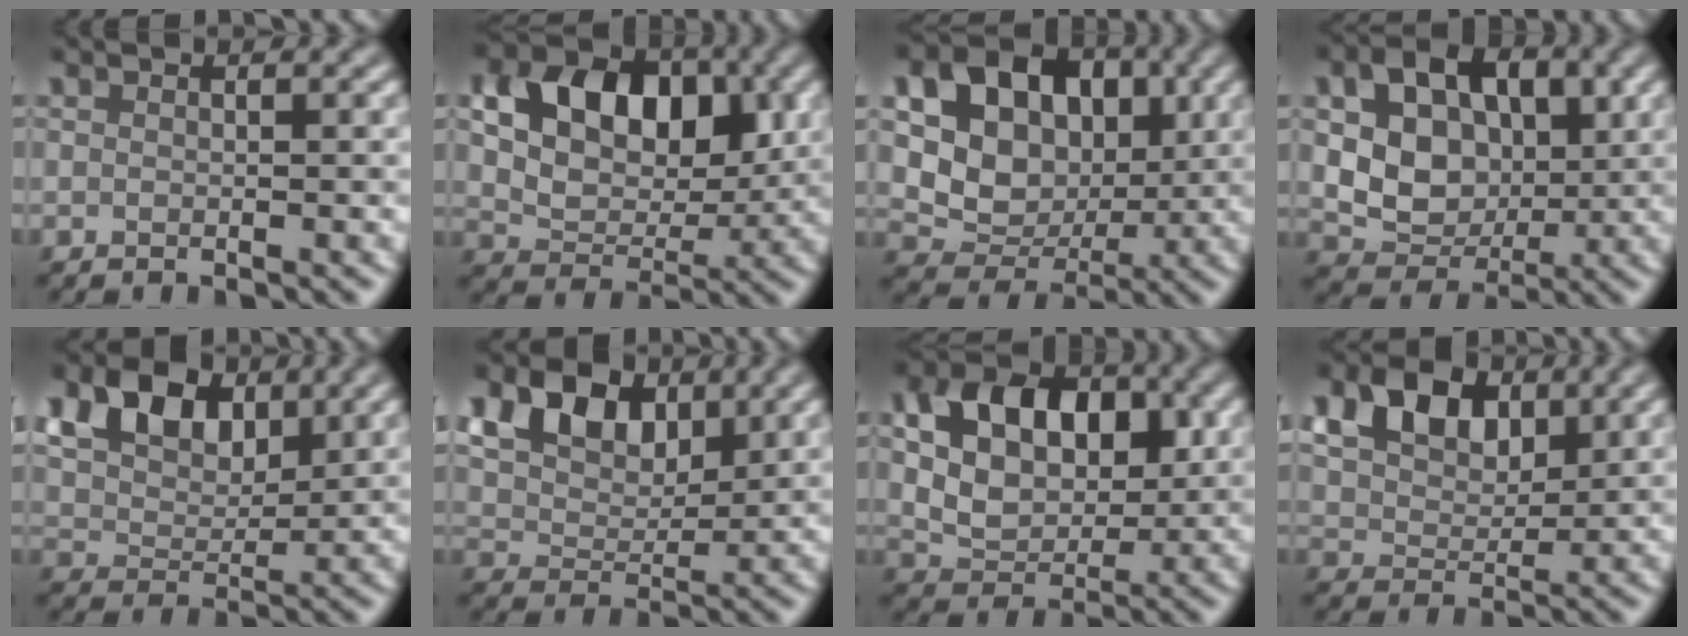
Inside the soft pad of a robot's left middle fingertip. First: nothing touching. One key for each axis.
{"total": 9.5, "fx": 2.7, "fy": 6.6, "fz": 6.3, "tx": -0.119, "ty": 0.003, "tz": 0.040}
{"total": 11.9, "fx": 2.8, "fy": 9.6, "fz": 6.6, "tx": -0.111, "ty": 0.024, "tz": 0.039}
{"total": 7.8, "fx": 1.2, "fy": 5.7, "fz": 5.1, "tx": -0.093, "ty": -0.004, "tz": 0.019}
{"total": 7.7, "fx": 3.7, "fy": 4.9, "fz": 4.6, "tx": -0.094, "ty": 0.014, "tz": 0.052}
{"total": 8.7, "fx": 4.3, "fy": 5.6, "fz": 5.0, "tx": -0.106, "ty": 0.022, "tz": 0.065}
{"total": 8.5, "fx": 2.0, "fy": 5.9, "fz": 5.7, "tx": -0.110, "ty": 0.002, "tz": 0.036}
{"total": 6.6, "fx": 3.0, "fy": 4.4, "fz": 3.9, "tx": -0.087, "ty": 0.006, "tz": 0.045}